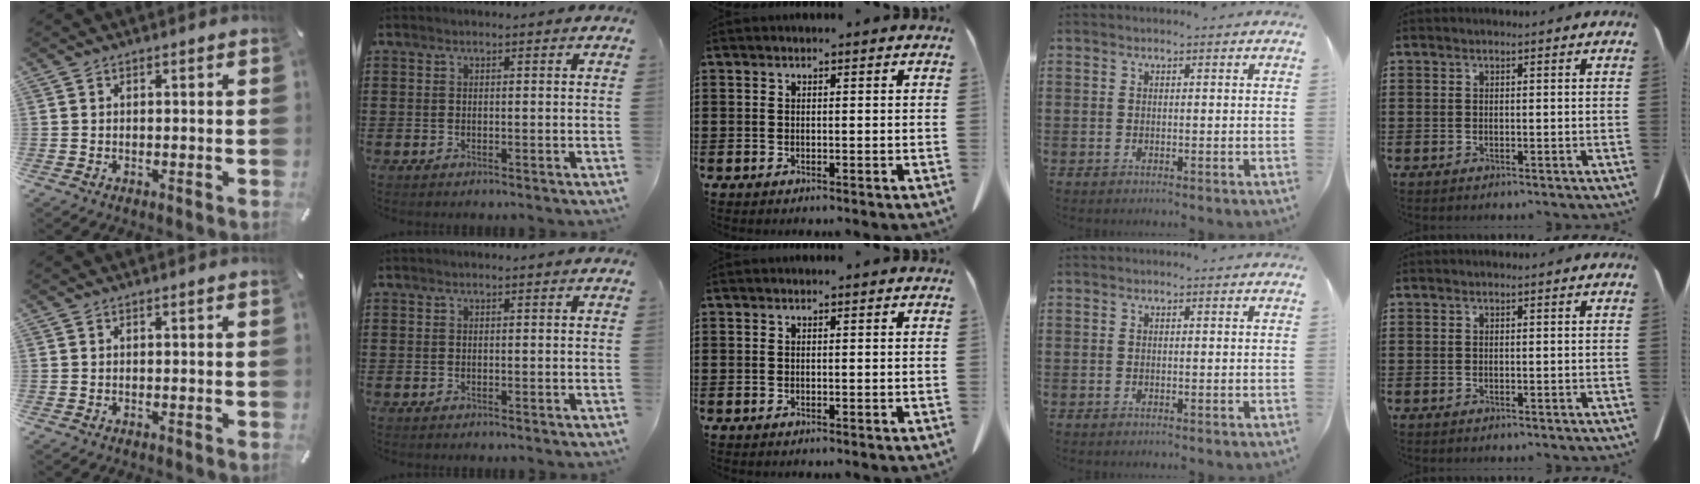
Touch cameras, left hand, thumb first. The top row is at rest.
{}